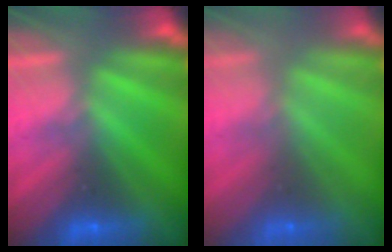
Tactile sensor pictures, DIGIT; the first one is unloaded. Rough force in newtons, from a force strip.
{"total": 10.8}